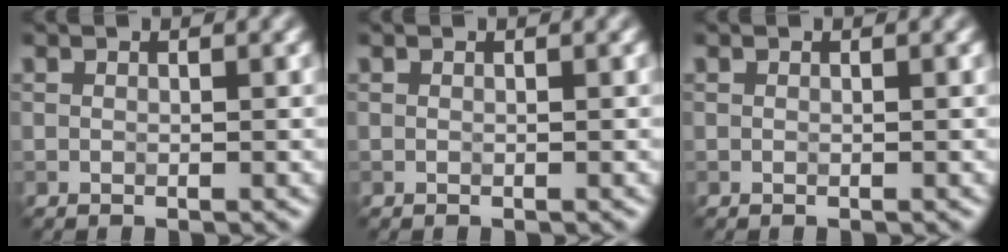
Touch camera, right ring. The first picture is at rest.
{"total": 0.0}
{"total": 0.0}